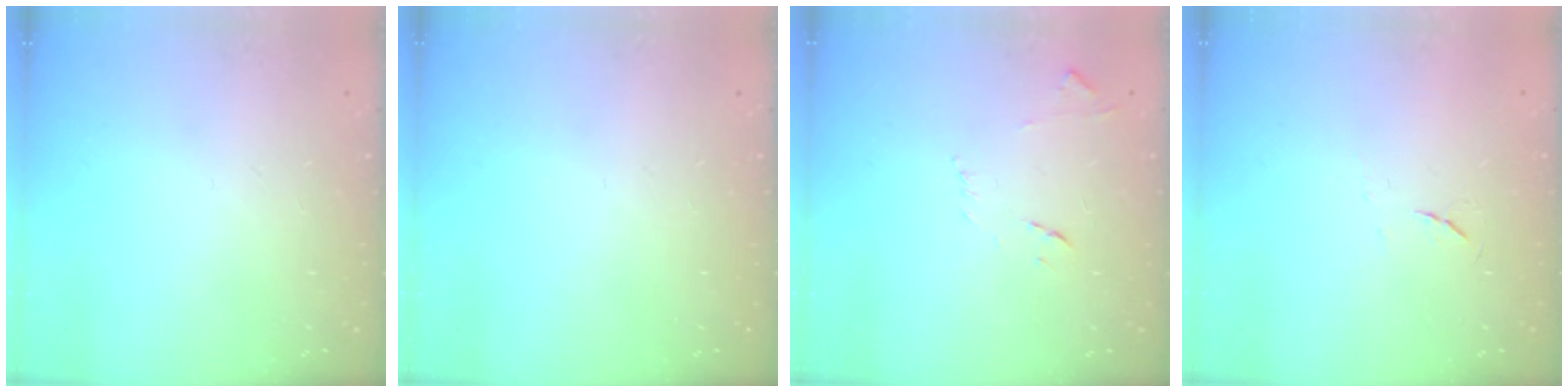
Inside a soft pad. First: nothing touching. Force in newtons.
{"total": 0.0}
{"total": 7.8, "press": 7.8, "slide": 0.6}
{"total": 3.6, "press": 3.6, "slide": 0.6}